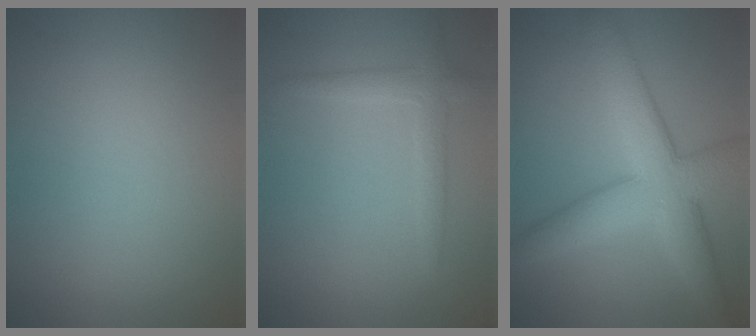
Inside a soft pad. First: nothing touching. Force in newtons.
{"total": 2.3, "press": 2.2, "slide": 0.1}
{"total": 7.7, "press": 7.7, "slide": 0.4}